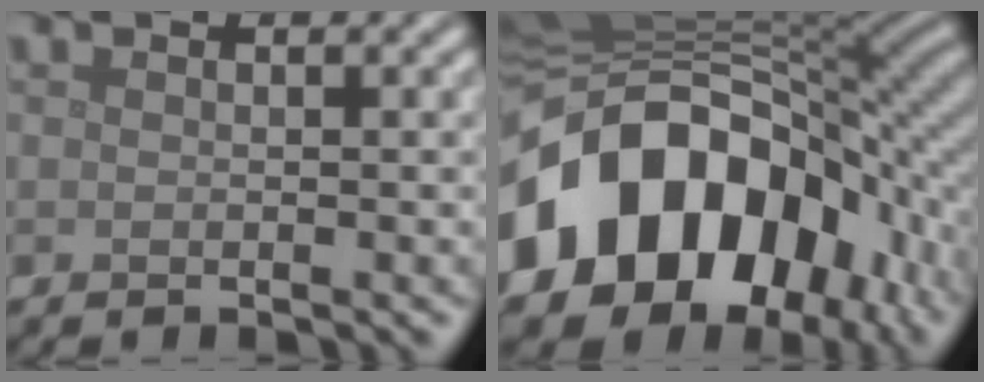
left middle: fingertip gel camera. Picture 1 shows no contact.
{"total": 16.7, "force": [-5.4, 12.0, 10.2], "torque": [-0.168, -0.009, -0.095]}